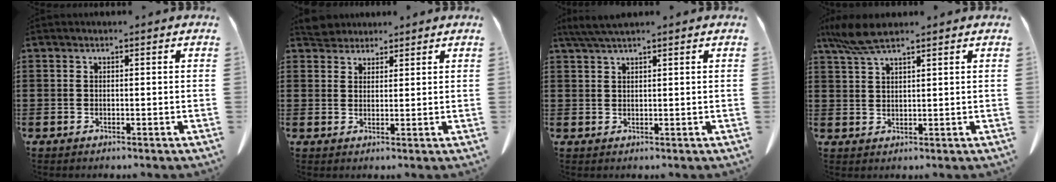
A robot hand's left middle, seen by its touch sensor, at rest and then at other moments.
{"total": 3.4, "force": [3.3, 0.9, 0.2], "torque": [-0.006, -0.007, 0.064]}
{"total": 2.7, "force": [2.1, 0.0, 1.7], "torque": [-0.038, -0.004, 0.042]}
{"total": 5.7, "force": [4.3, 0.8, 3.6], "torque": [-0.080, -0.005, 0.081]}